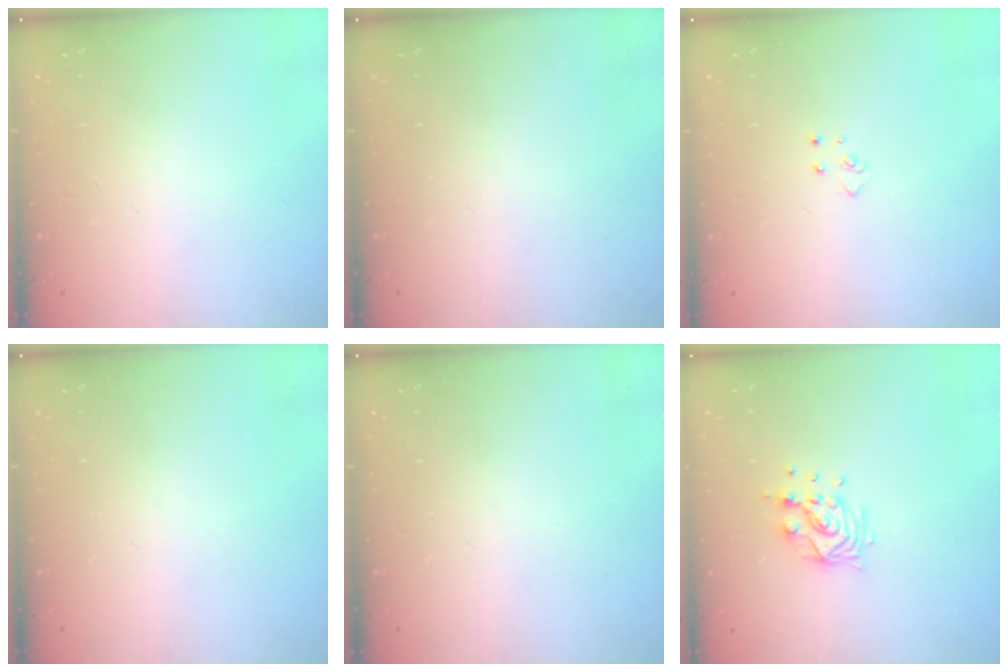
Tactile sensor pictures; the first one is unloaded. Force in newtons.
{"total": 0.0}
{"total": 3.2, "press": 3.2, "slide": 0.4}
{"total": 0.0}
{"total": 0.0}
{"total": 10.0, "press": 9.9, "slide": 1.2}